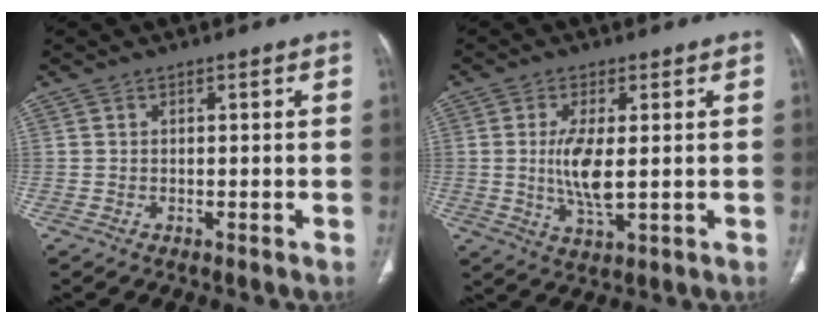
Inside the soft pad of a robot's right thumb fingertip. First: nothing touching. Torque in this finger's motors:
{"motor_torque": [1.41, 1.12, 0.91, -1.14, 0.15]}